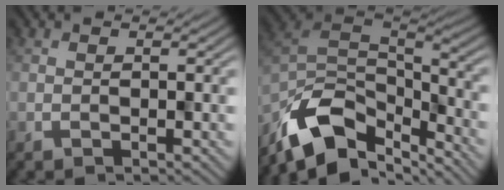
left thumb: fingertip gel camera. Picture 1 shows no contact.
{"total": 11.7, "force": [-7.5, 5.8, 6.8], "torque": [-0.154, -0.011, -0.130]}